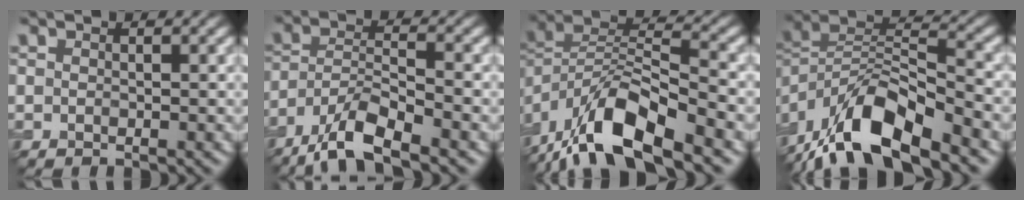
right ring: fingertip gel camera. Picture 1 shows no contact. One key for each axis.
{"total": 7.4, "fx": -5.5, "fy": 1.8, "fz": 4.6, "tx": -0.080, "ty": -0.001, "tz": -0.106}
{"total": 12.4, "fx": -8.3, "fy": 4.1, "fz": 8.3, "tx": -0.157, "ty": 0.007, "tz": -0.160}
{"total": 12.4, "fx": -8.6, "fy": 4.0, "fz": 8.0, "tx": -0.153, "ty": 0.013, "tz": -0.162}